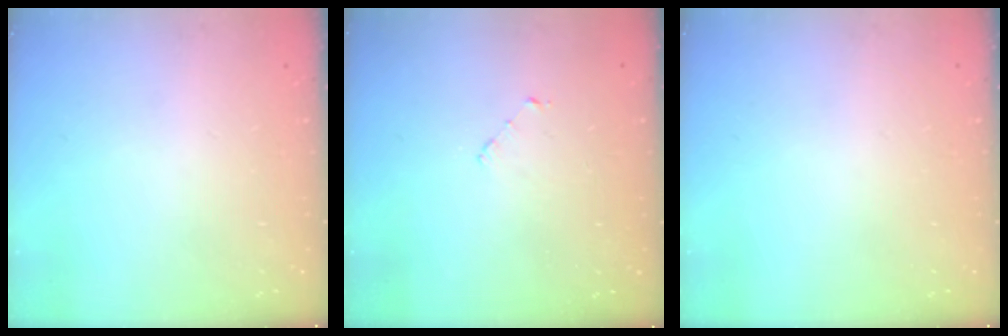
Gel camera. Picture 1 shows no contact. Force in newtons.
{"total": 2.5, "press": 2.5, "slide": 0.2}
{"total": 0.0}